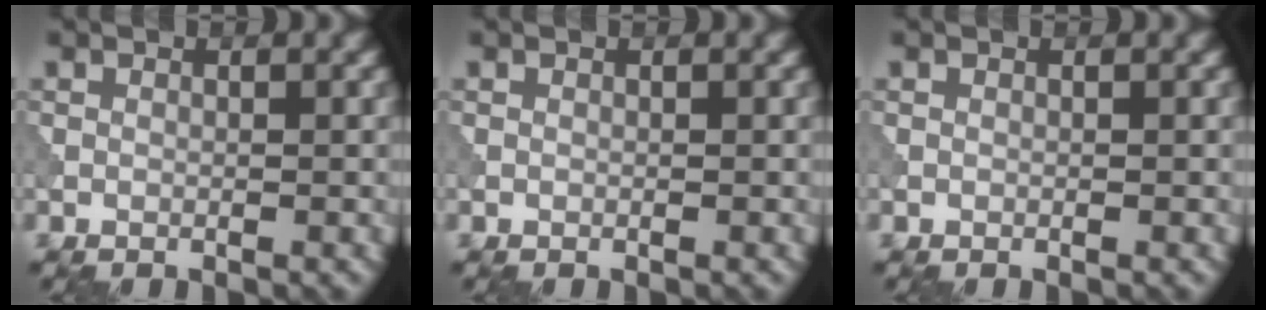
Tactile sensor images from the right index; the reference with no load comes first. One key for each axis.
{"total": 0.0}
{"total": 0.0}